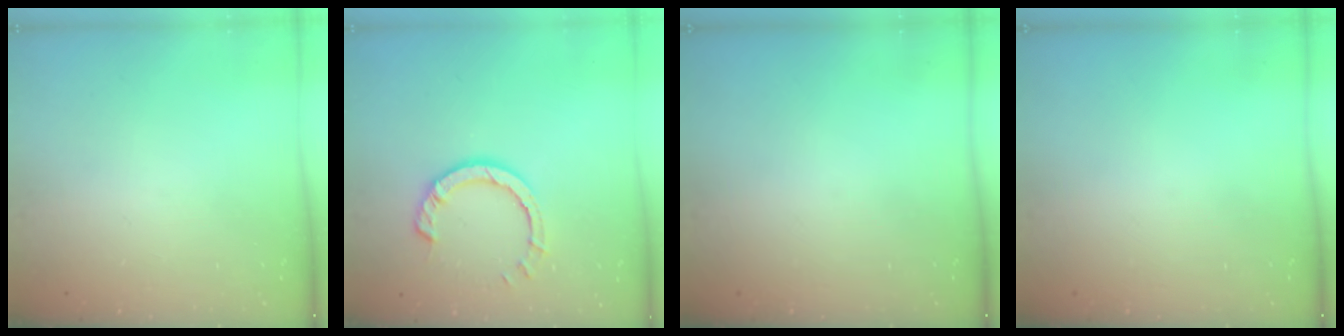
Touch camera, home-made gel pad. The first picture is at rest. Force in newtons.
{"total": 6.3, "press": 6.3, "slide": 0.6}
{"total": 0.0}
{"total": 0.0}